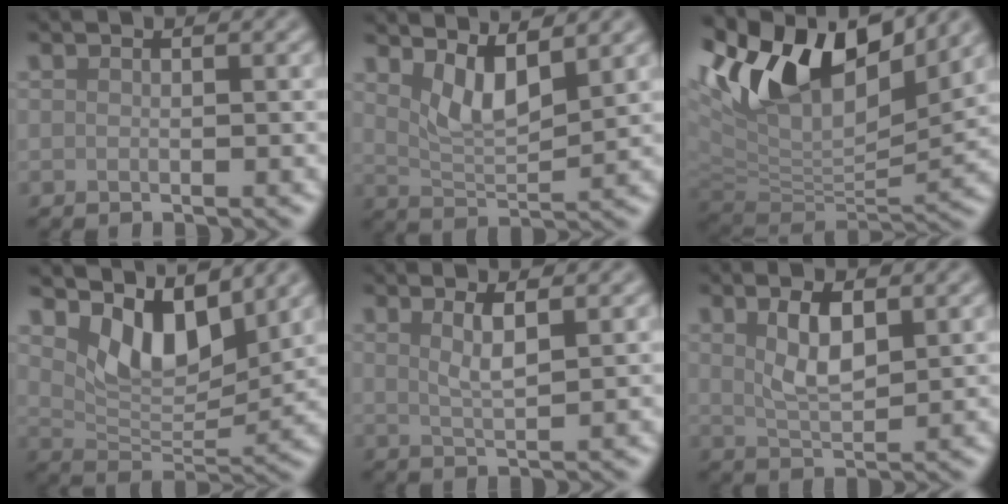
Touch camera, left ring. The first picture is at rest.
{"total": 4.1, "force": [2.5, 1.2, 3.0], "torque": [-0.059, -0.012, 0.049]}
{"total": 12.6, "force": [6.1, 6.1, 9.2], "torque": [-0.174, 0.024, 0.111]}
{"total": 5.7, "force": [3.7, 2.5, 3.5], "torque": [-0.071, -0.015, 0.061]}
{"total": 2.5, "force": [1.1, 0.6, 2.1], "torque": [-0.031, -0.003, 0.019]}
{"total": 3.8, "force": [1.5, 1.5, 3.1], "torque": [-0.066, 0.001, 0.029]}